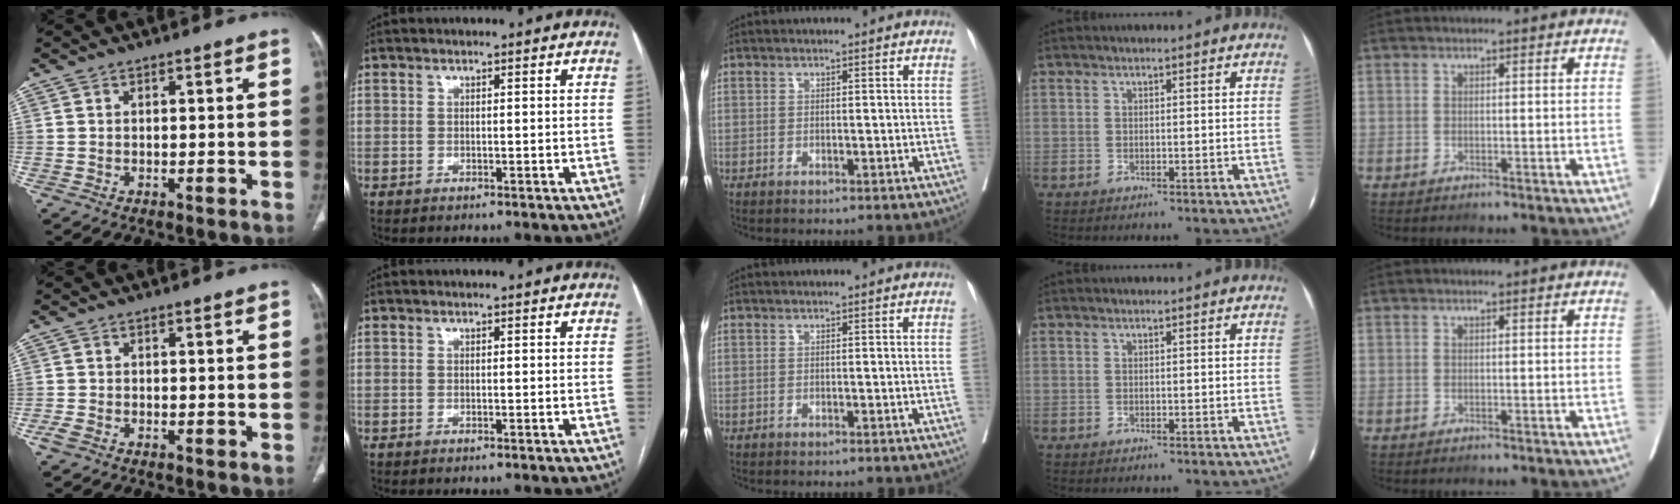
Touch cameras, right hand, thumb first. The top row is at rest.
{"thumb": {"total": 1.9, "force": [-1.1, 1.1, 1.2], "torque": [-0.032, -0.002, -0.022]}}